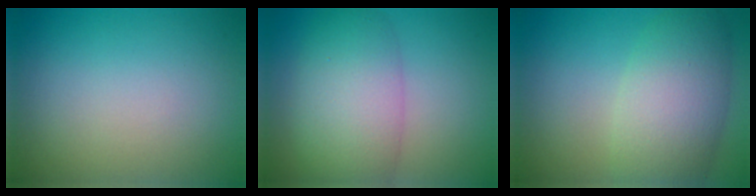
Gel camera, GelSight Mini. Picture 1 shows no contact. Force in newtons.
{"total": 7.1, "press": 7.1, "slide": 0.1}
{"total": 7.2, "press": 7.2, "slide": 0.4}